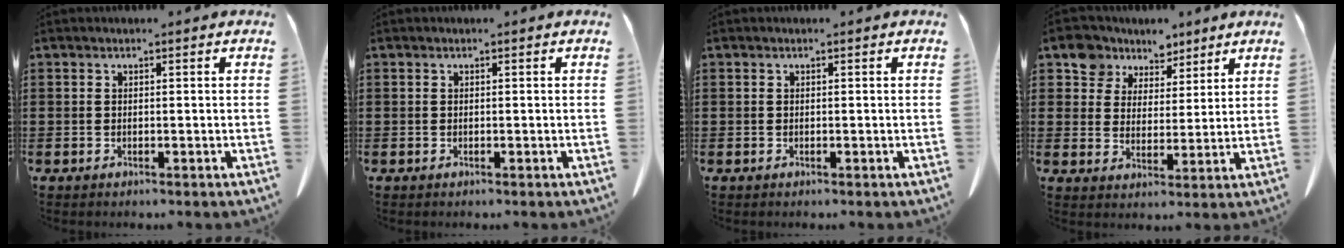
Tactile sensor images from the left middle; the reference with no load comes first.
{"total": 0.0}
{"total": 0.0}
{"total": 6.6, "force": [5.1, 4.2, 0.2], "torque": [-0.045, -0.016, 0.097]}